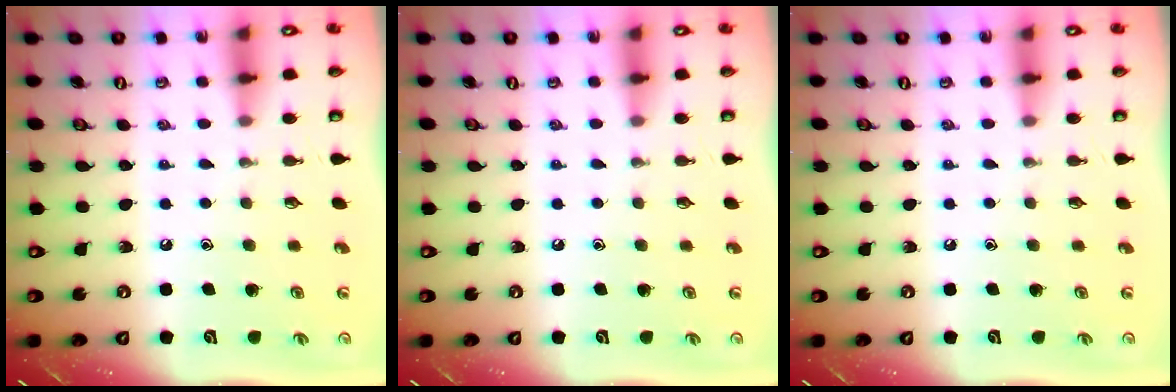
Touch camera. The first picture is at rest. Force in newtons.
{"total": 0.0}
{"total": 0.0}